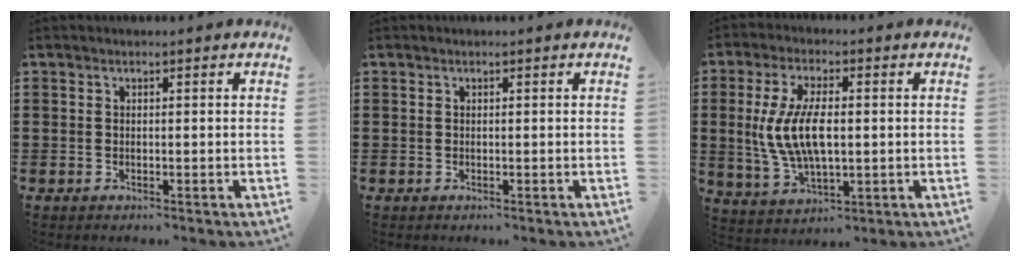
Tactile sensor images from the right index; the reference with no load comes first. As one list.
[{"total": 0.0}, {"total": 9.1, "force": [0.2, 4.0, 8.2], "torque": [-0.187, -0.001, -0.004]}]